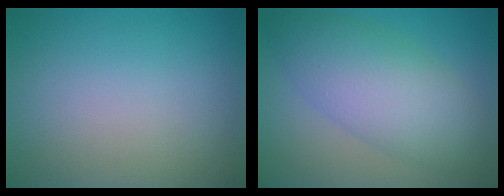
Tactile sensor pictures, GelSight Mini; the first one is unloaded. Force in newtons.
{"total": 6.8, "press": 6.8, "slide": 0.1}